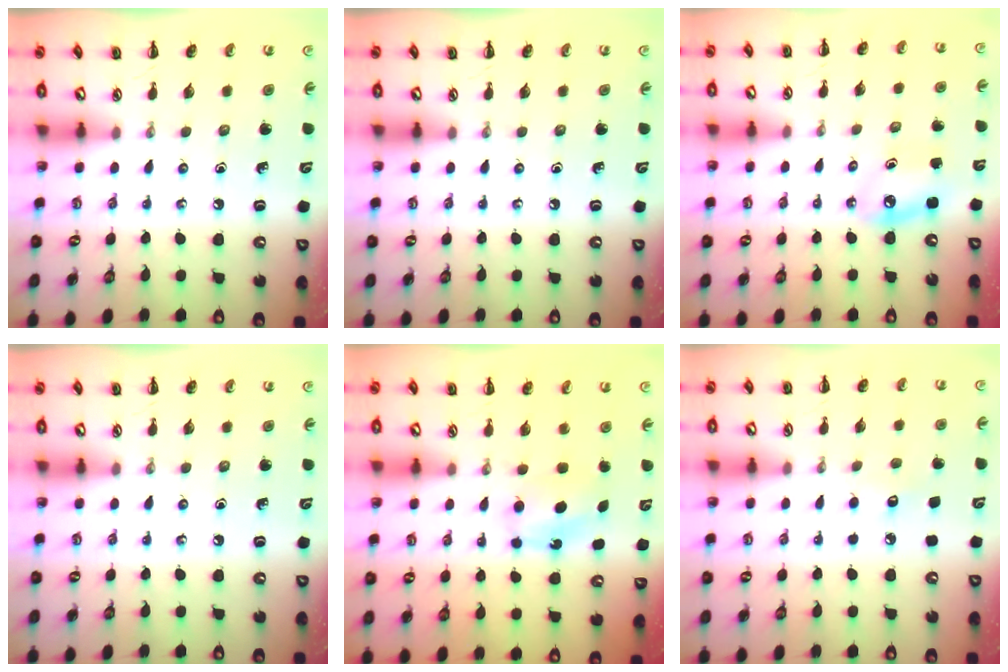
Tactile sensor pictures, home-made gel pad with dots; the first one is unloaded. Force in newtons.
{"total": 0.0}
{"total": 6.0, "press": 5.9, "slide": 1.4}
{"total": 0.0}
{"total": 6.0, "press": 5.8, "slide": 1.8}
{"total": 5.1, "press": 5.0, "slide": 1.2}